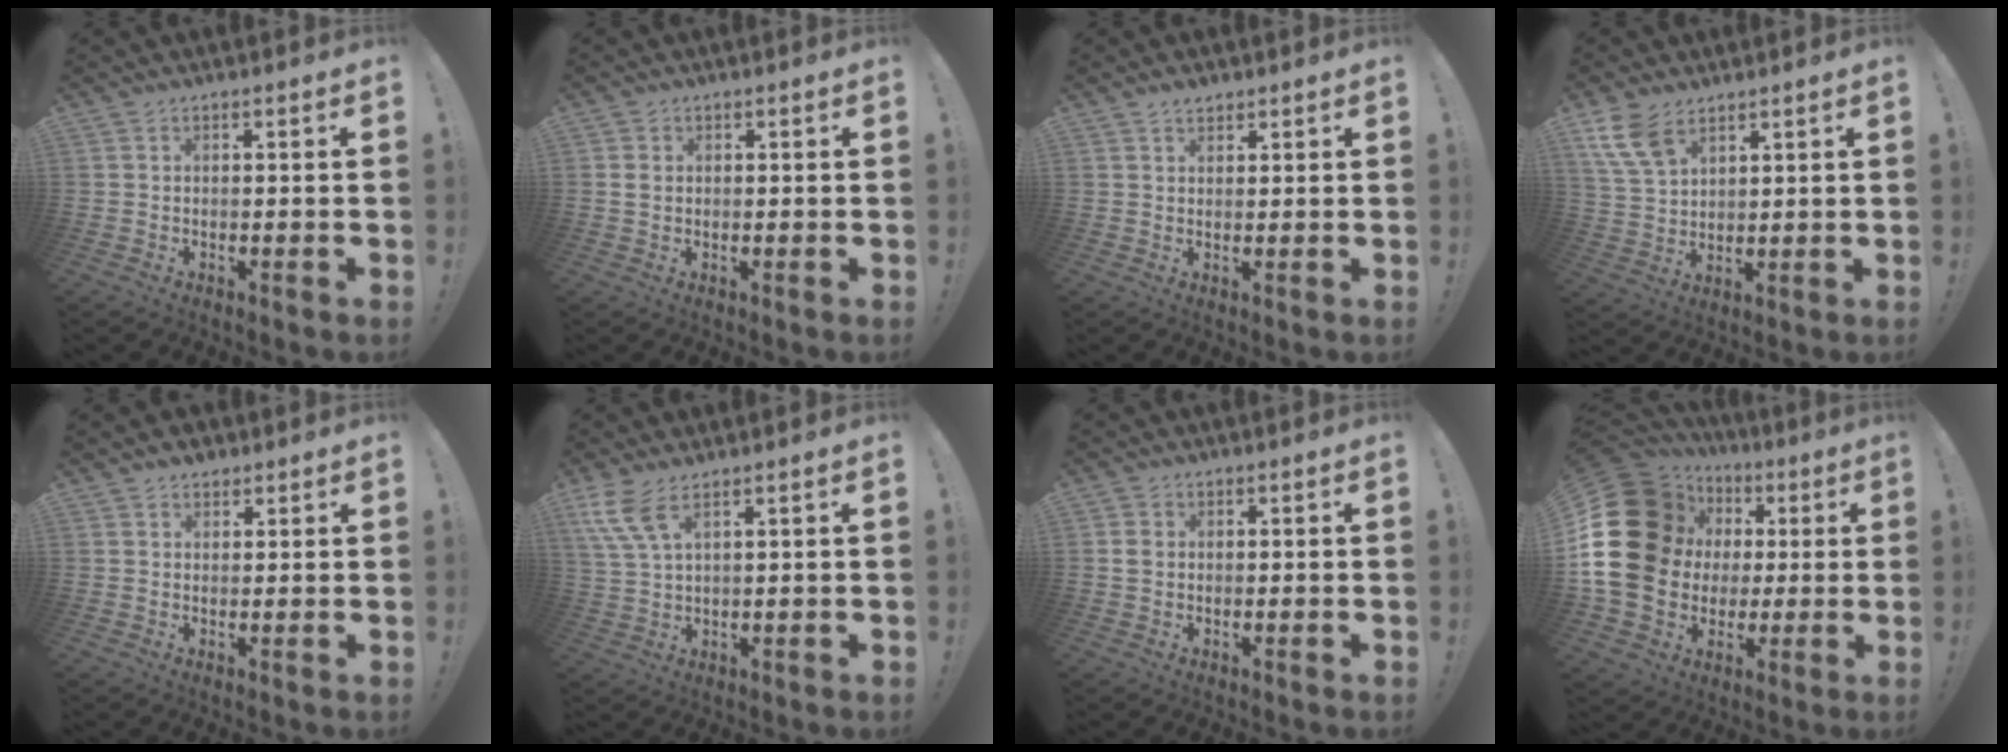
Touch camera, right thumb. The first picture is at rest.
{"total": 1.6, "force": [0.4, 1.3, 0.7], "torque": [-0.010, 0.002, 0.007]}
{"total": 2.3, "force": [1.9, 1.2, 0.7], "torque": [-0.005, -0.012, 0.034]}
{"total": 9.5, "force": [6.1, 5.1, 5.2], "torque": [-0.106, -0.025, 0.118]}
{"total": 2.5, "force": [1.9, 1.7, 0.3], "torque": [-0.001, -0.009, 0.034]}
{"total": 7.7, "force": [4.6, 2.3, 5.8], "torque": [-0.124, -0.017, 0.089]}
{"total": 2.0, "force": [0.4, 1.7, 0.9], "torque": [-0.013, 0.003, 0.007]}
{"total": 24.6, "force": [2.7, 20.1, 13.8], "torque": [-0.243, -0.011, 0.093]}